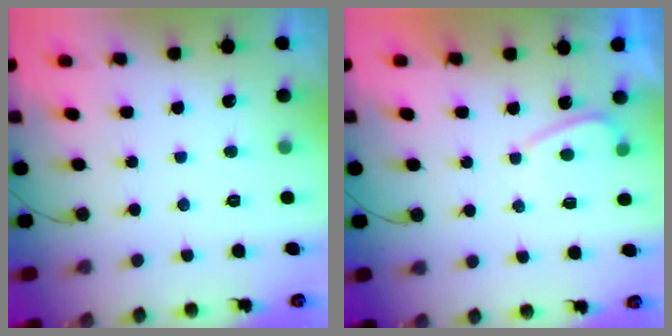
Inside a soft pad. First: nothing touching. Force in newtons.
{"total": 1.2, "press": 1.0, "slide": 0.6}